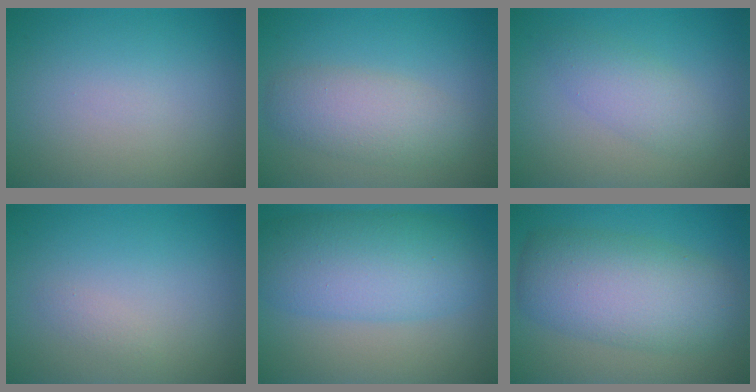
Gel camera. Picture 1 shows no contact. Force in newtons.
{"total": 4.0, "press": 4.0, "slide": 0.1}
{"total": 2.7, "press": 2.7, "slide": 0.0}
{"total": 0.7, "press": 0.7, "slide": 0.1}
{"total": 8.0, "press": 8.0, "slide": 0.2}
{"total": 8.0, "press": 8.0, "slide": 0.3}